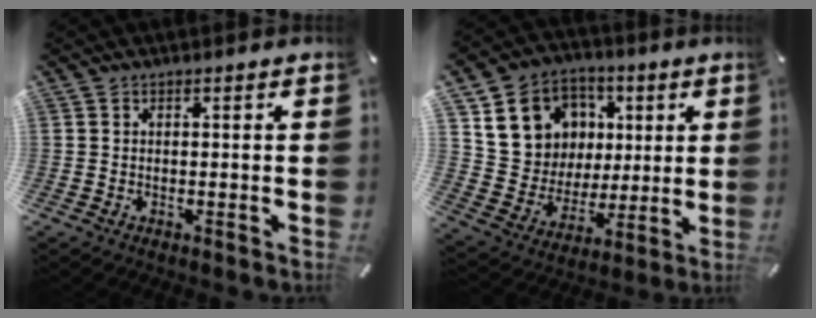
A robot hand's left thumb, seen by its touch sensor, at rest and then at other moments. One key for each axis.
{"total": 15.3, "fx": 5.3, "fy": 13.6, "fz": 4.4, "tx": -0.067, "ty": -0.021, "tz": 0.112}